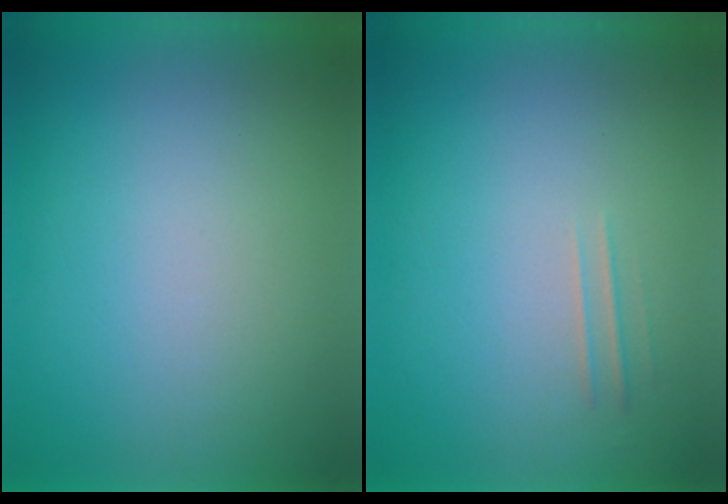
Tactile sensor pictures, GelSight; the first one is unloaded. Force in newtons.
{"total": 1.8}